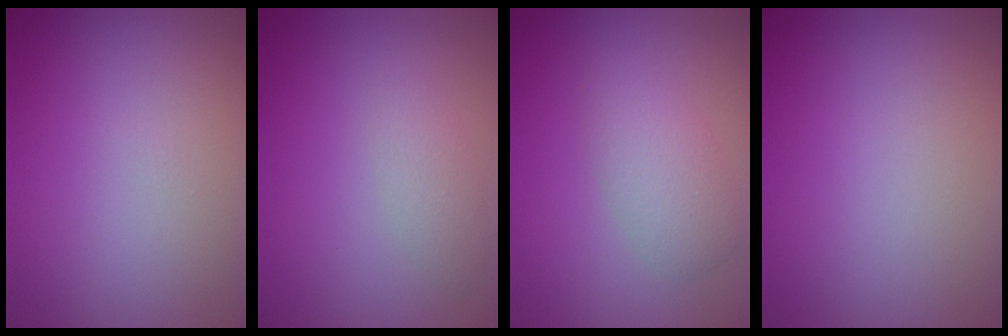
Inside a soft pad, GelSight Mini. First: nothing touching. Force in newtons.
{"total": 1.5, "press": 1.5, "slide": 0.1}
{"total": 2.9, "press": 2.9, "slide": 0.1}
{"total": 0.0}